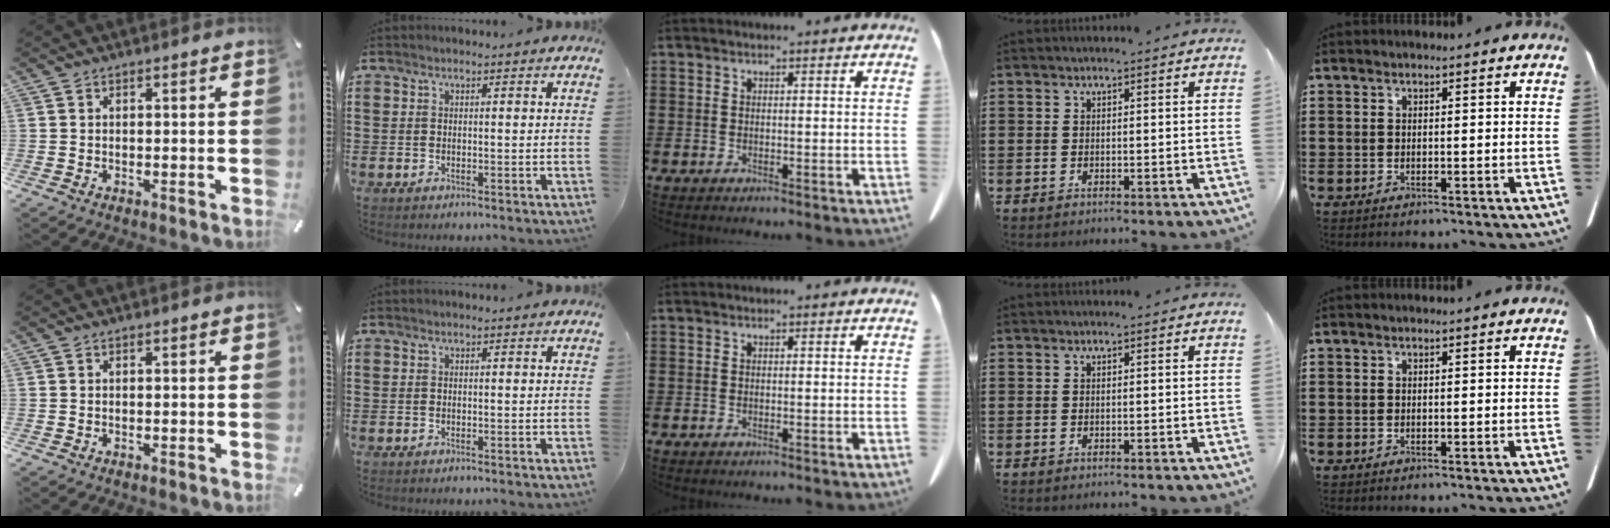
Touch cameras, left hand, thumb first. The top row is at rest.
{}